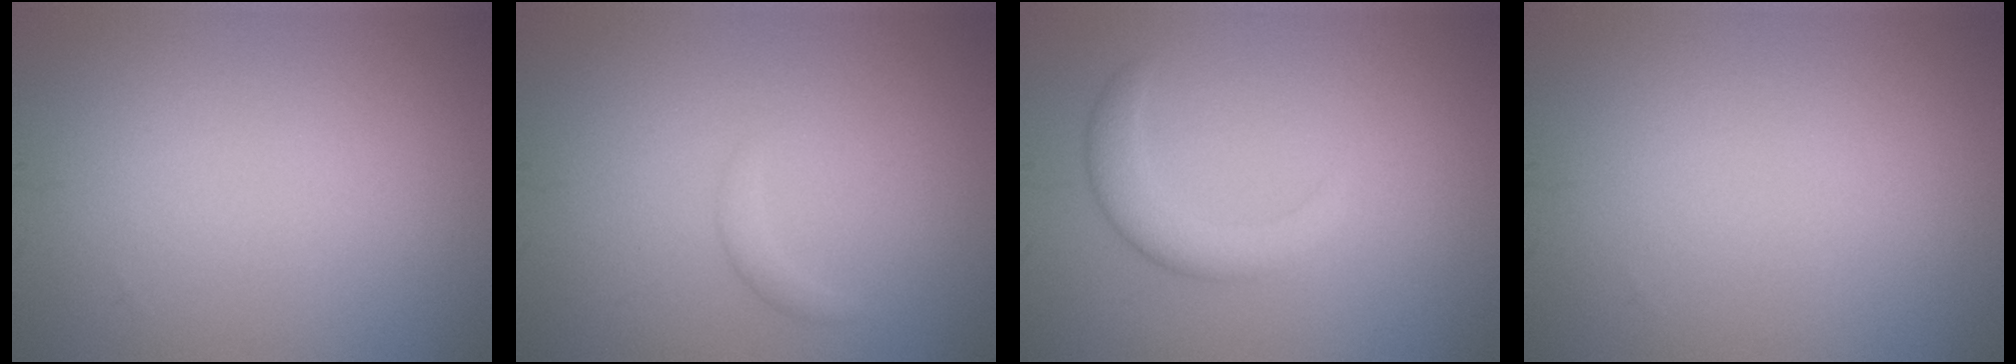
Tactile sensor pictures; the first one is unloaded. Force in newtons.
{"total": 0.8, "press": 0.8, "slide": 0.0}
{"total": 2.8, "press": 2.8, "slide": 0.1}
{"total": 0.0}